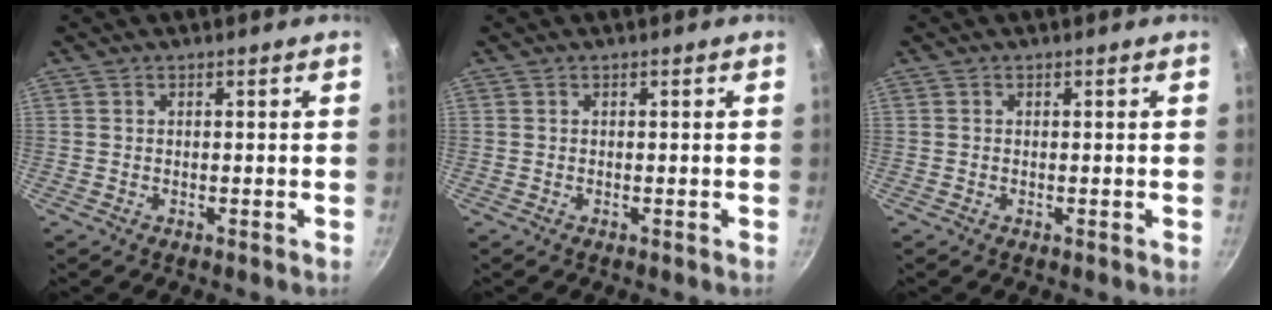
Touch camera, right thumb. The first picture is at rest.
{"total": 0.0}
{"total": 0.0}